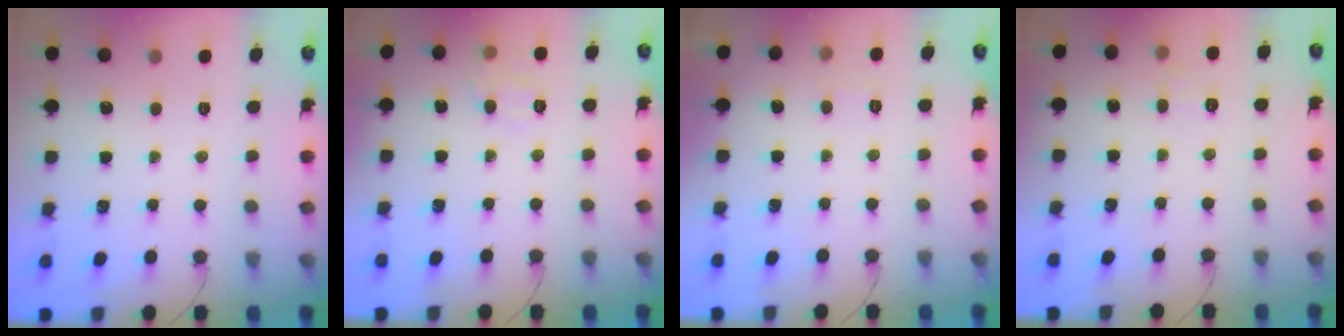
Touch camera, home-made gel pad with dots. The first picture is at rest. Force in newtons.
{"total": 7.8, "press": 7.7, "slide": 1.1}
{"total": 1.9, "press": 1.4, "slide": 1.3}
{"total": 5.6, "press": 5.4, "slide": 1.4}